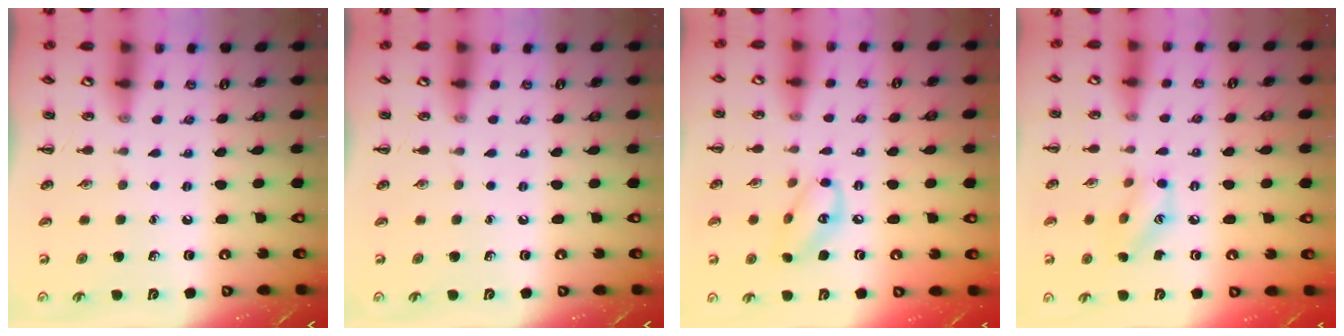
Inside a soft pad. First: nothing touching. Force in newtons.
{"total": 0.0}
{"total": 9.5, "press": 9.4, "slide": 1.3}
{"total": 8.0, "press": 8.0, "slide": 0.3}